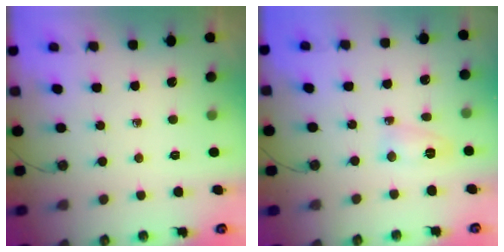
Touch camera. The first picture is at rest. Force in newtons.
{"total": 3.9, "press": 3.6, "slide": 1.6}